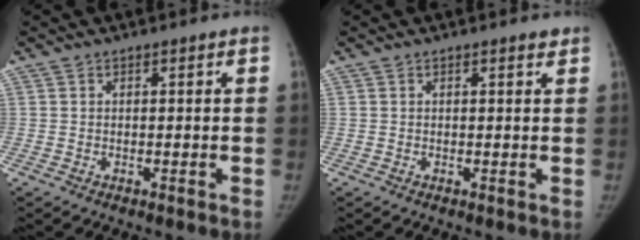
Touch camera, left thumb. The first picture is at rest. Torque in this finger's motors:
{"motor_torque": [-0.08, -0.57, 0.62, -0.41, 0.06]}